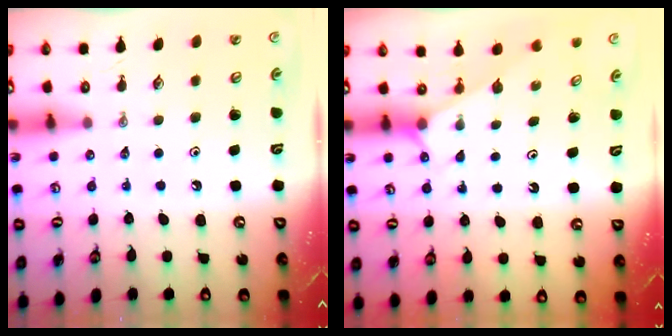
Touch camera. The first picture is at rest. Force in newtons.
{"total": 1.9, "press": 1.9, "slide": 0.3}